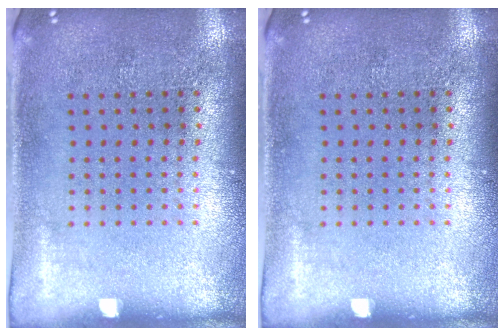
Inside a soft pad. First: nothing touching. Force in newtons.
{"total": 0.0}